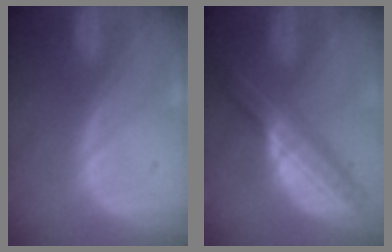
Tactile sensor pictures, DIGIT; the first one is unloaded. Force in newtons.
{"total": 8.6, "press": 8.5, "slide": 0.4}